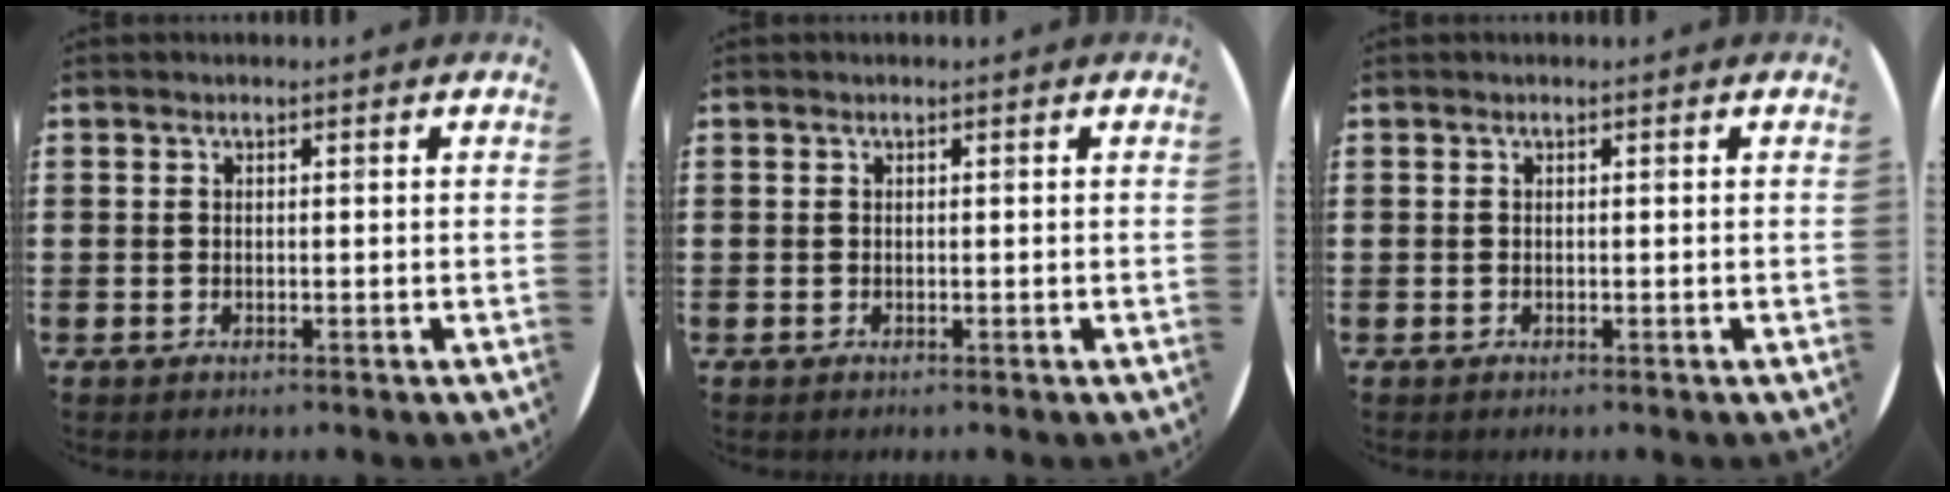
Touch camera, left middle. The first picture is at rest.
{"total": 0.0}
{"total": 0.0}